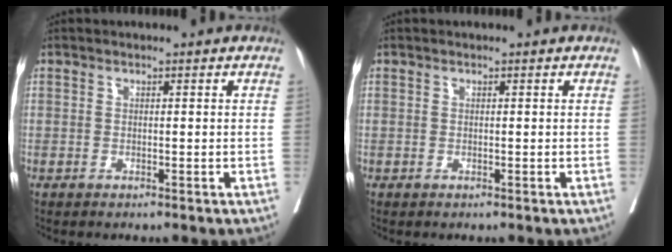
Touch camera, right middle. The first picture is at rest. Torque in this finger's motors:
{"motor_torque": [0.80, -0.95, 0.00, 0.00]}